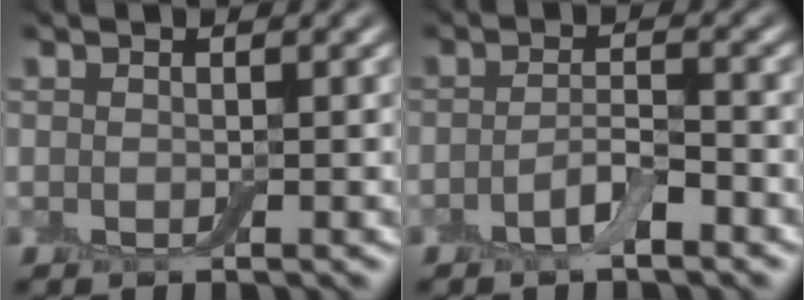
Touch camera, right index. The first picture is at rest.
{"total": 2.6, "force": [-1.4, 0.8, 2.0], "torque": [-0.039, 0.005, -0.031]}